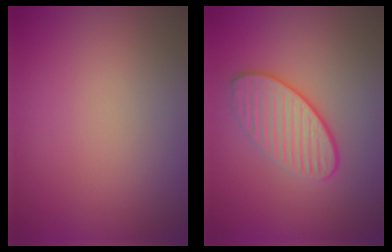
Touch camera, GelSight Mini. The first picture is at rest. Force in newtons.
{"total": 3.5, "press": 3.3, "slide": 1.3}